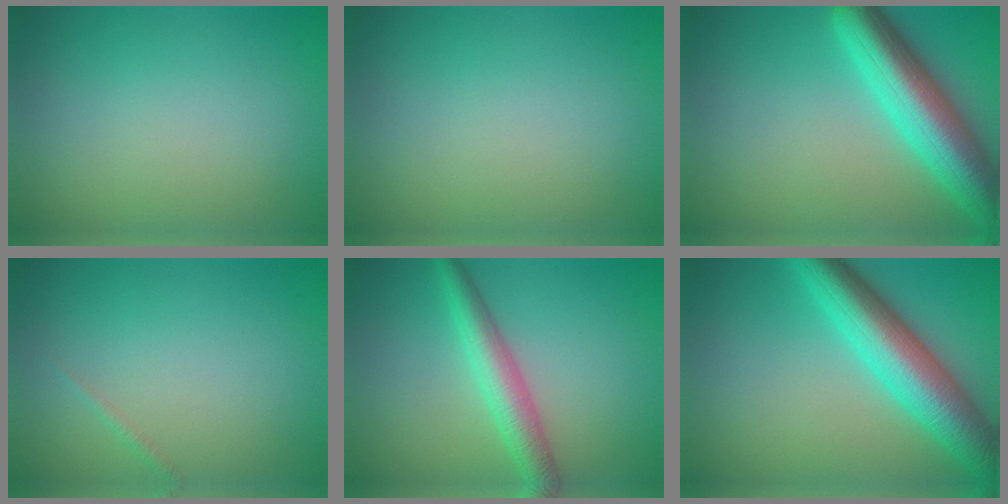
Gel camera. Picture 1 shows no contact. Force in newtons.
{"total": 0.0}
{"total": 8.5, "press": 8.4, "slide": 0.5}
{"total": 0.6, "press": 0.6, "slide": 0.0}
{"total": 3.9, "press": 3.9, "slide": 0.1}
{"total": 8.6, "press": 8.6, "slide": 0.1}